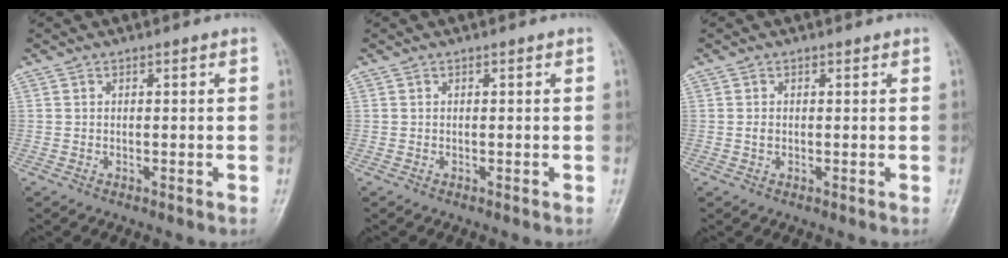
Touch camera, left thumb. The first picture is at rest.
{"total": 0.0}
{"total": 1.0, "force": [0.1, 0.8, 0.7], "torque": [-0.011, 0.000, 0.002]}